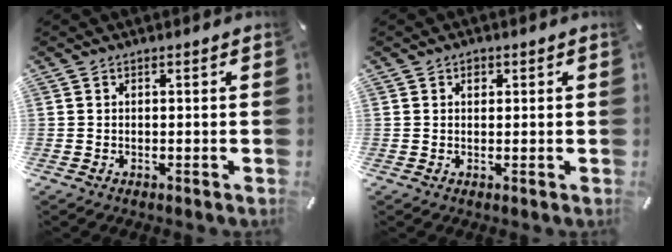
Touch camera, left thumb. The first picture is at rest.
{"total": 1.4, "force": [0.4, 1.2, 0.5], "torque": [0.005, -0.002, 0.003]}